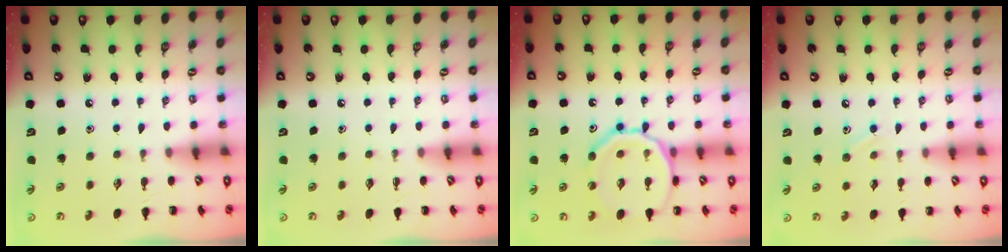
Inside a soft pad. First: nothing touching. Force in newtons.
{"total": 0.0}
{"total": 15.5, "press": 15.4, "slide": 1.7}
{"total": 6.6, "press": 6.3, "slide": 1.8}